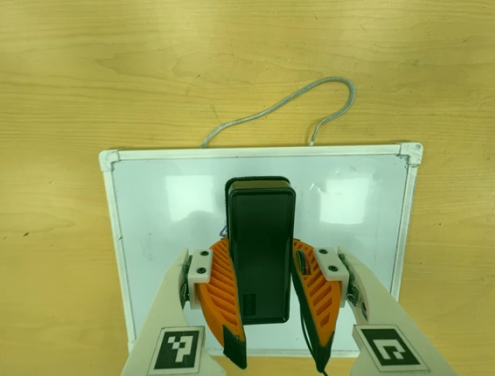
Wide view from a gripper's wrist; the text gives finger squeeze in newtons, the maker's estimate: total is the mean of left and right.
{"total": 9.4, "left": 8.0, "right": 10.7}